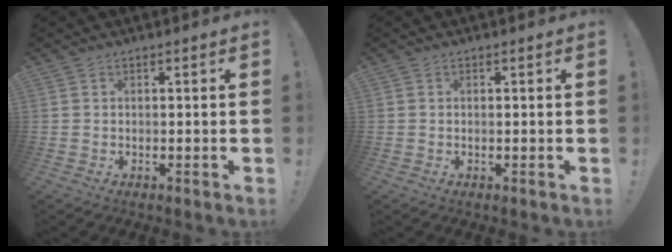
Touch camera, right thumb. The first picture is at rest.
{"total": 0.0}